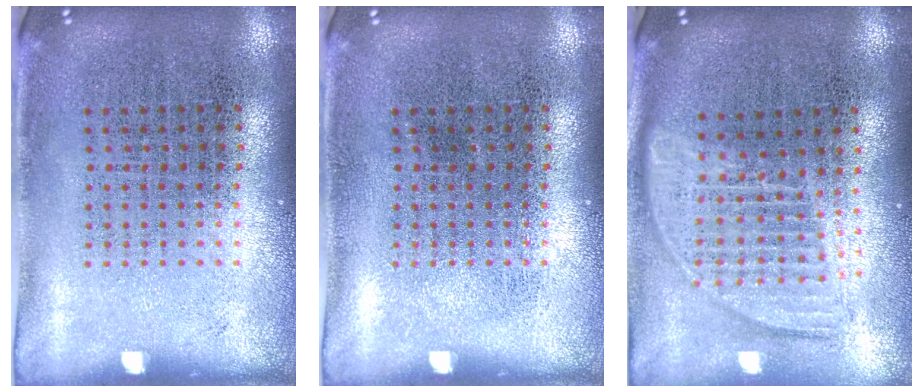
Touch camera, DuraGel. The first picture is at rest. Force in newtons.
{"total": 0.0}
{"total": 1.7, "press": 1.4, "slide": 0.9}